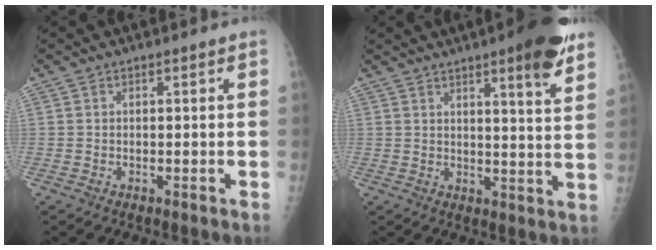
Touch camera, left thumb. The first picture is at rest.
{"total": 10.8, "force": [6.8, 1.4, 8.3], "torque": [-0.095, -0.034, 0.083]}